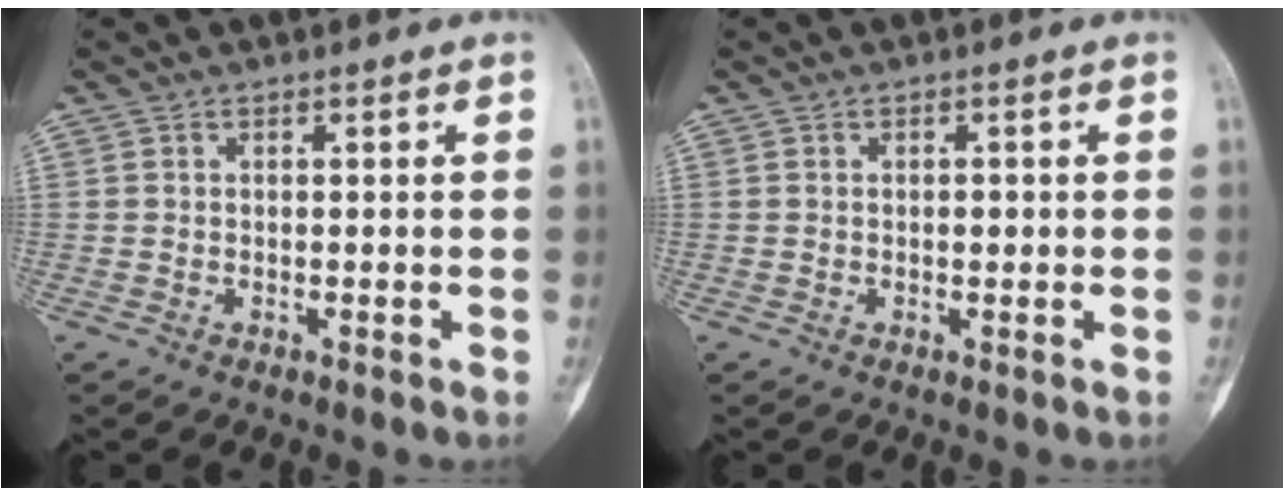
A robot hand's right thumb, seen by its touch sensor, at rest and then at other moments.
{"total": 1.1, "force": [-0.1, 0.7, 0.9], "torque": [-0.010, 0.001, -0.002]}